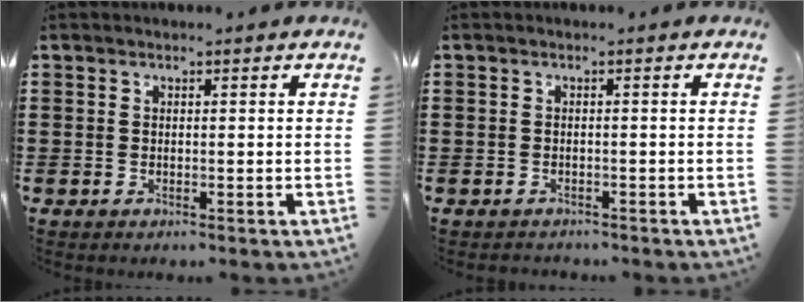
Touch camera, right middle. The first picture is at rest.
{"total": 0.9, "force": [-0.8, 0.2, -0.1], "torque": [0.000, 0.002, -0.019]}